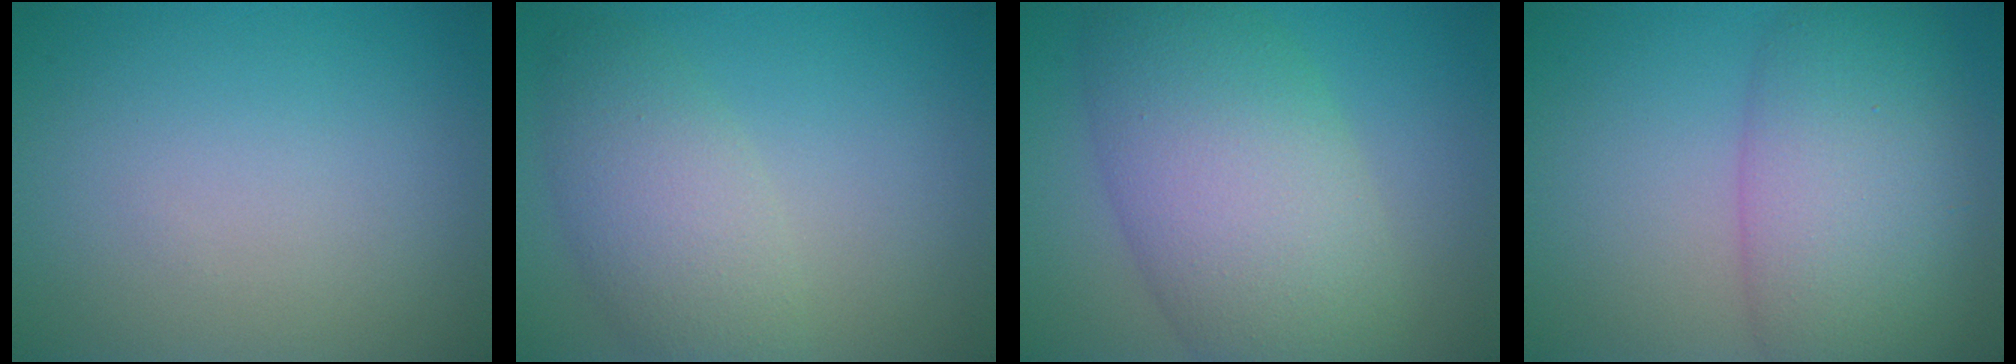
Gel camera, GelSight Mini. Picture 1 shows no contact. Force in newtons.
{"total": 4.6, "press": 4.6, "slide": 0.2}
{"total": 9.9, "press": 9.9, "slide": 0.5}
{"total": 8.6, "press": 8.6, "slide": 0.6}